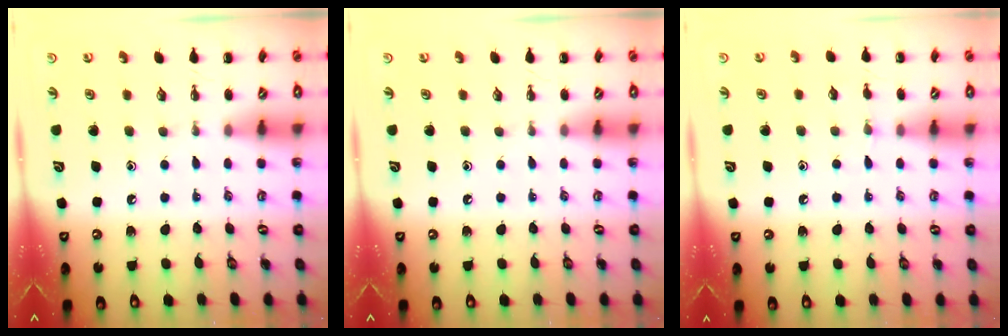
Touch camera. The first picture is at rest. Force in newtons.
{"total": 0.0}
{"total": 4.3, "press": 4.0, "slide": 1.5}